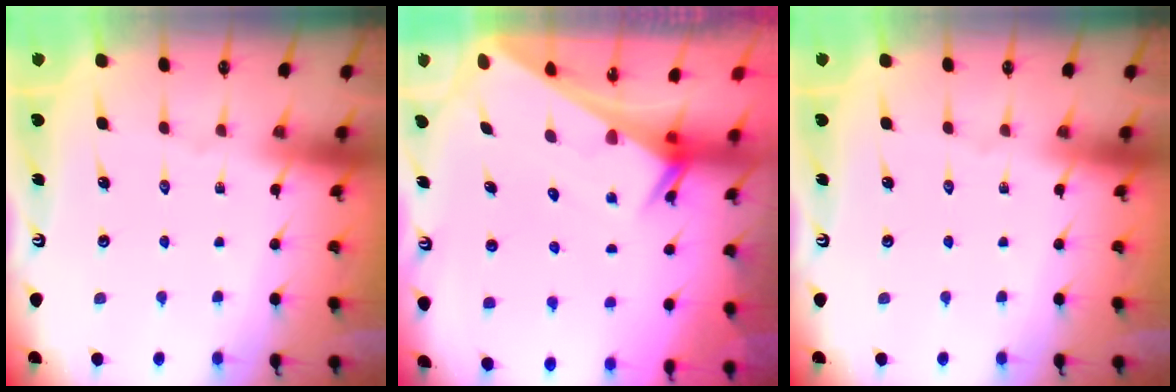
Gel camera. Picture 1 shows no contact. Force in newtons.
{"total": 2.7, "press": 2.7, "slide": 0.1}
{"total": 0.0}